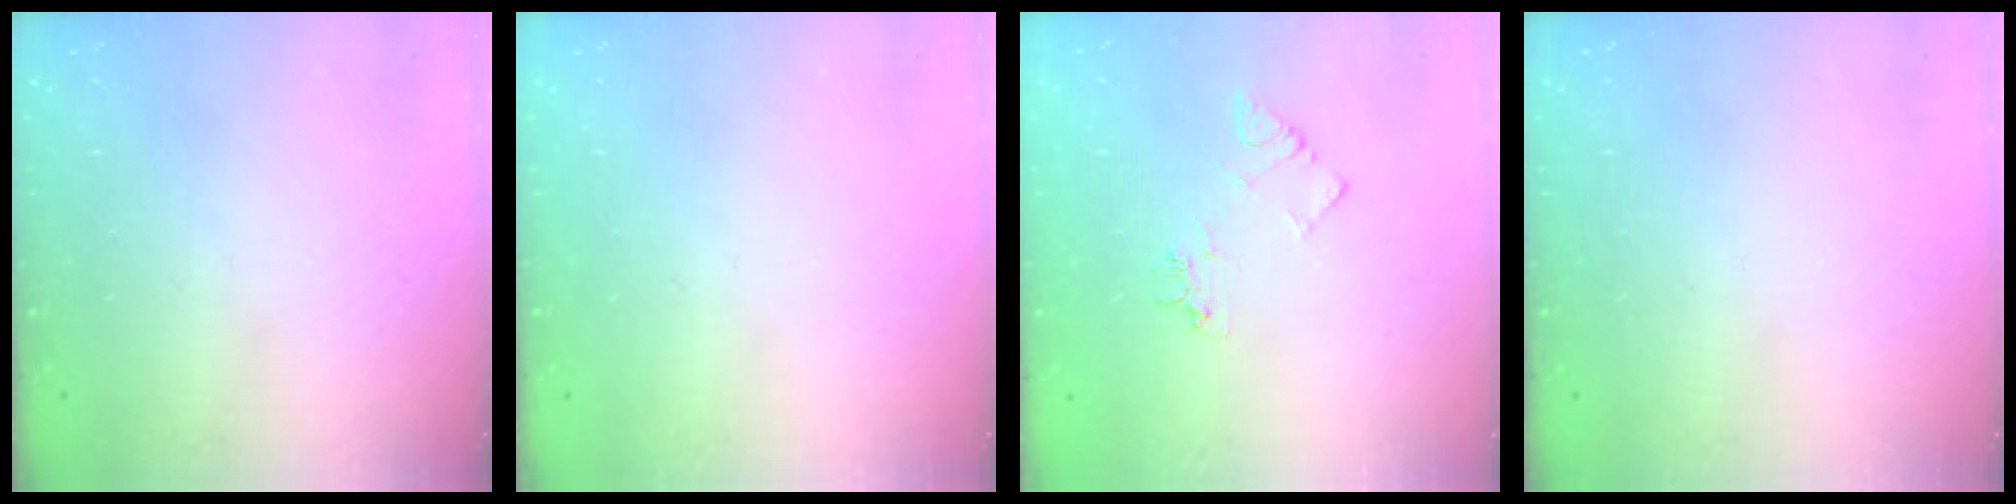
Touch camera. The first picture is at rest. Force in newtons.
{"total": 0.0}
{"total": 5.6, "press": 5.5, "slide": 0.6}
{"total": 0.0}